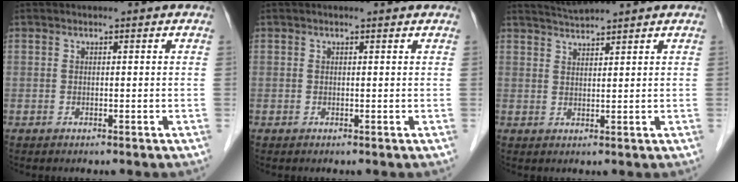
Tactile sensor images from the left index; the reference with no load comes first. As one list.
[{"total": 1.3, "force": [1.2, 0.3, 0.5], "torque": [-0.012, 0.018, 0.012]}, {"total": 3.9, "force": [3.7, -0.7, 0.7], "torque": [-0.014, 0.019, 0.071]}]